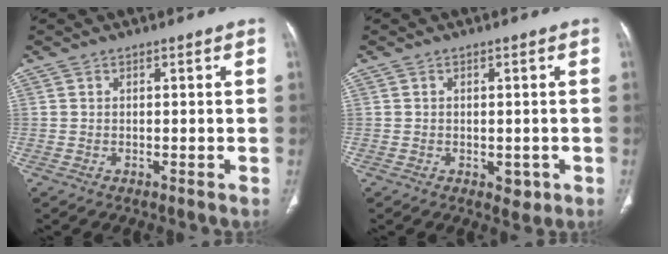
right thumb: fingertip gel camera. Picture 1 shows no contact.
{"total": 2.3, "force": [-0.7, 1.6, 1.5], "torque": [-0.006, -0.001, -0.003]}